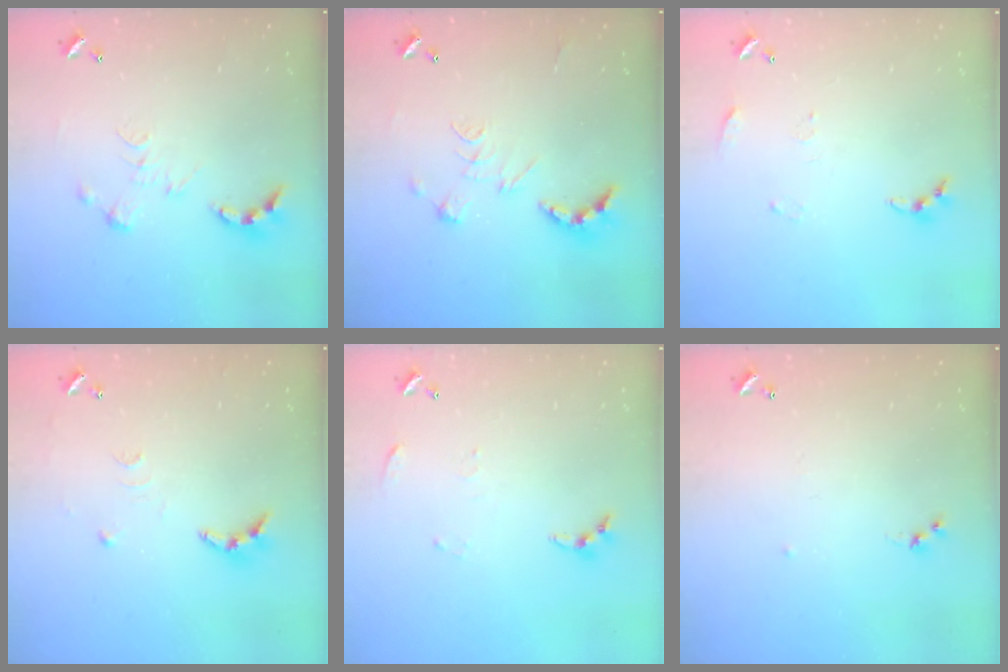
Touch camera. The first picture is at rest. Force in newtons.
{"total": 2.5, "press": 2.0, "slide": 1.5}
{"total": 6.4, "press": 6.4, "slide": 0.7}
{"total": 9.0, "press": 9.0, "slide": 0.5}
{"total": 4.3, "press": 4.3, "slide": 0.5}
{"total": 6.0, "press": 6.0, "slide": 0.7}